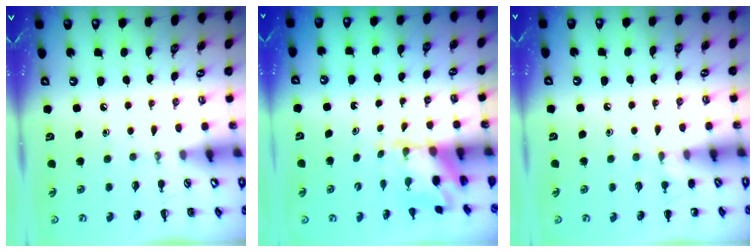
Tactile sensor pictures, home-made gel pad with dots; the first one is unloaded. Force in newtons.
{"total": 3.1, "press": 3.0, "slide": 0.5}
{"total": 5.5, "press": 5.3, "slide": 1.6}